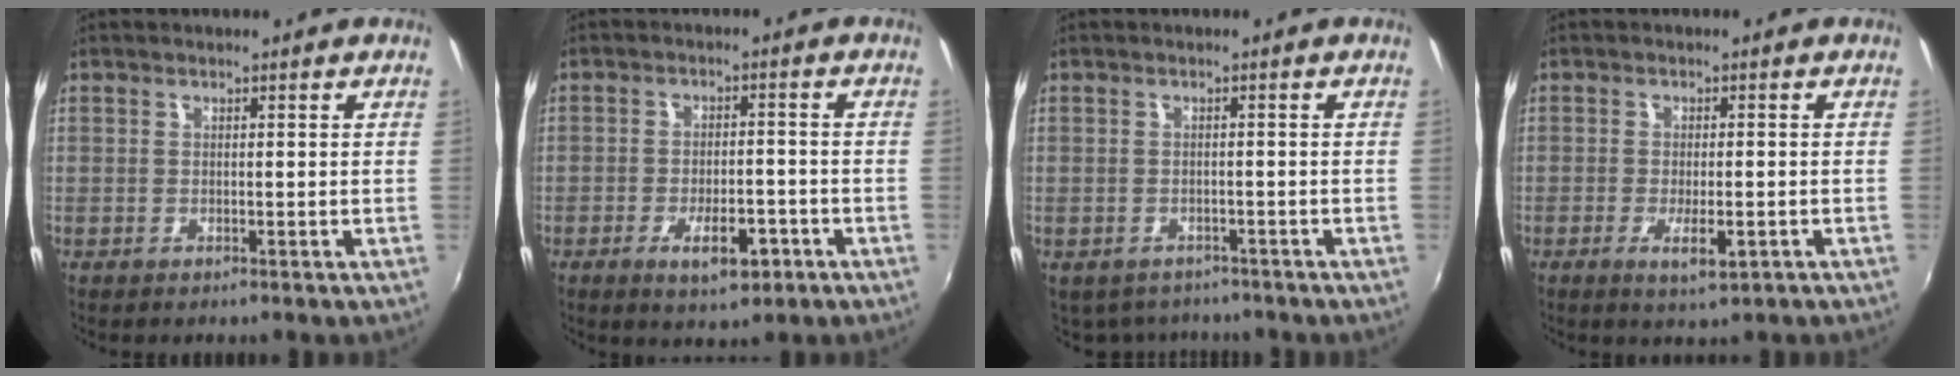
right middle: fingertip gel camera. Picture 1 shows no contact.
{"total": 6.9, "force": [-3.6, 3.0, 5.1], "torque": [-0.099, -0.006, -0.049]}
{"total": 5.7, "force": [-4.8, 2.9, 1.3], "torque": [-0.033, -0.017, -0.064]}
{"total": 4.2, "force": [-2.0, 1.3, 3.4], "torque": [-0.067, -0.012, -0.031]}